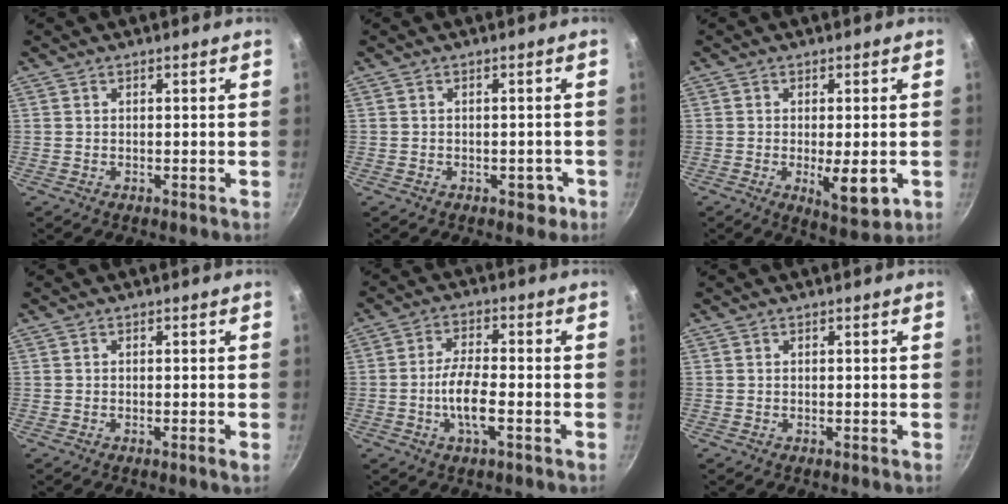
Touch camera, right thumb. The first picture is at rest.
{"total": 2.3, "force": [-1.2, 1.6, 1.2], "torque": [0.001, 0.010, -0.012]}
{"total": 7.0, "force": [-1.7, 2.4, 6.3], "torque": [-0.089, -0.016, -0.018]}
{"total": 0.9, "force": [-0.4, -0.1, 0.8], "torque": [-0.014, -0.002, -0.008]}
{"total": 7.1, "force": [-2.0, 2.5, 6.3], "torque": [-0.123, 0.014, -0.040]}
{"total": 0.0}